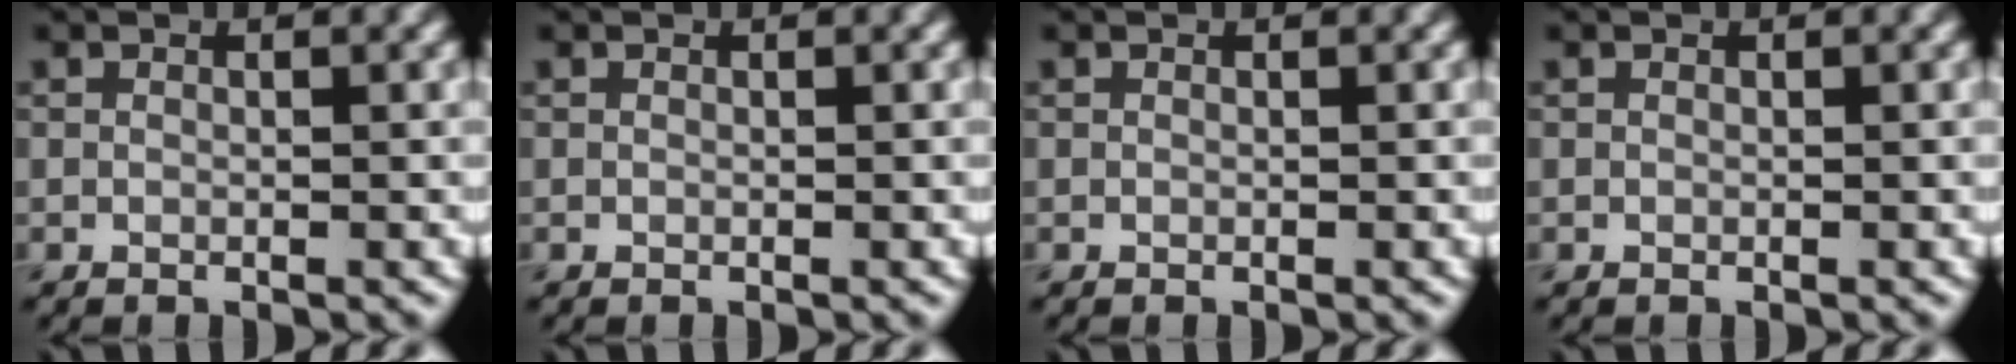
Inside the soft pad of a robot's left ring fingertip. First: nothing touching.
{"total": 0.0}
{"total": 0.0}
{"total": 0.0}